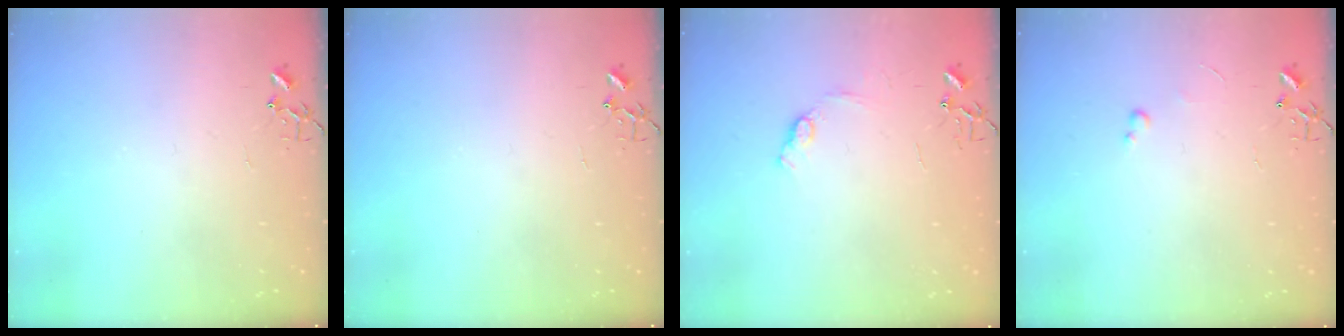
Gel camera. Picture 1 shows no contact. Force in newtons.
{"total": 0.0}
{"total": 7.2, "press": 7.1, "slide": 0.8}
{"total": 2.4, "press": 2.3, "slide": 0.4}